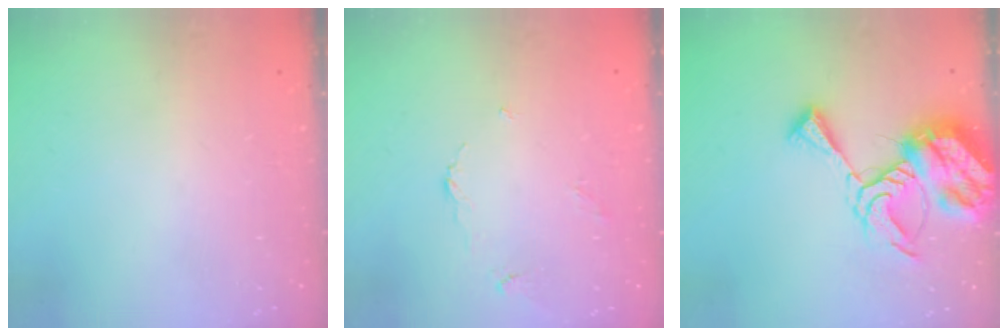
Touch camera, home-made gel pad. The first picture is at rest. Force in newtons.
{"total": 2.6, "press": 2.5, "slide": 0.4}
{"total": 15.5, "press": 15.4, "slide": 1.6}